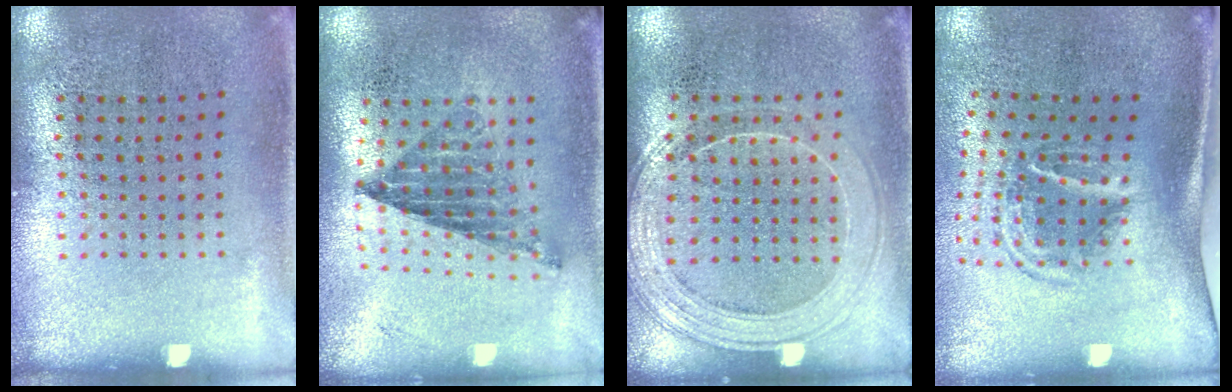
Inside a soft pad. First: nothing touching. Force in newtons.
{"total": 0.8, "press": 0.8, "slide": 0.1}
{"total": 1.6, "press": 1.5, "slide": 0.4}
{"total": 1.8, "press": 1.2, "slide": 1.4}